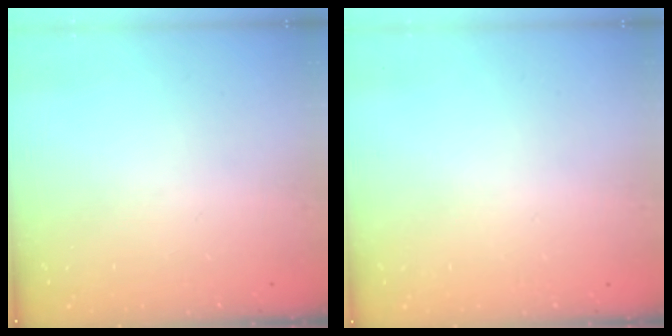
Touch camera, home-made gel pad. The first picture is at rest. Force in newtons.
{"total": 2.6, "press": 2.6, "slide": 0.2}